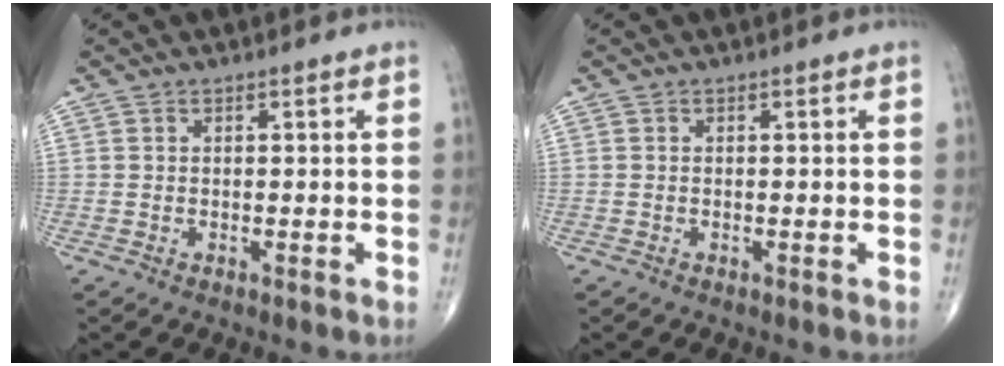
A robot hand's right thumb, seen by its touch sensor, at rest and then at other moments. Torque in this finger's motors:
{"motor_torque": [0.23, 0.03, -0.05, -0.14, -0.01]}